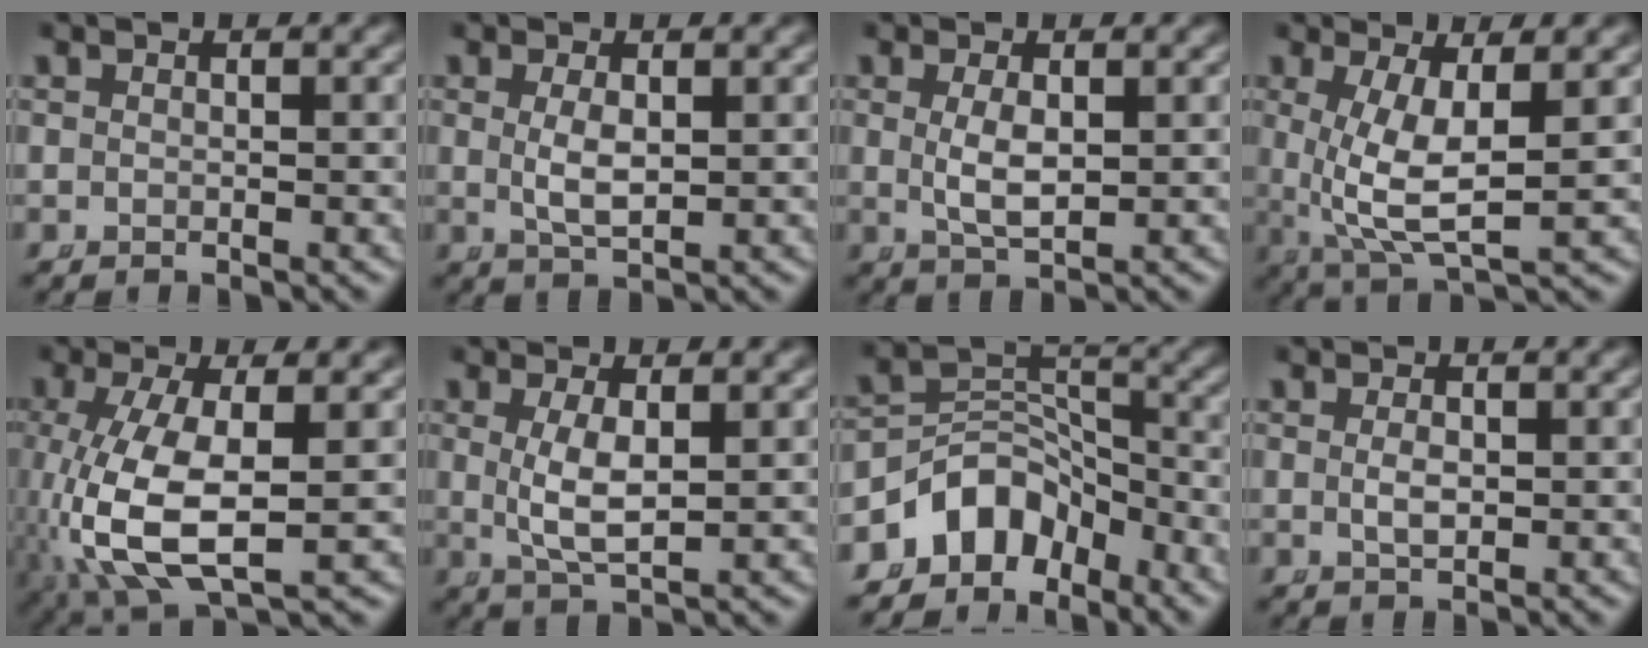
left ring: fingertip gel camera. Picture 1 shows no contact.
{"total": 2.6, "force": [0.2, 0.9, 2.4], "torque": [-0.051, -0.012, 0.015]}
{"total": 2.9, "force": [0.1, 1.1, 2.7], "torque": [-0.057, -0.013, 0.014]}
{"total": 7.5, "force": [0.6, 3.4, 6.7], "torque": [-0.124, -0.020, 0.025]}
{"total": 8.9, "force": [-1.5, 4.6, 7.4], "torque": [-0.190, -0.051, 0.011]}
{"total": 3.7, "force": [0.2, 1.1, 3.6], "torque": [-0.074, -0.018, 0.019]}
{"total": 8.3, "force": [-3.9, 6.3, 3.7], "torque": [-0.068, -0.017, -0.068]}
{"total": 1.4, "force": [0.0, 0.7, 1.3], "torque": [-0.027, -0.012, 0.008]}